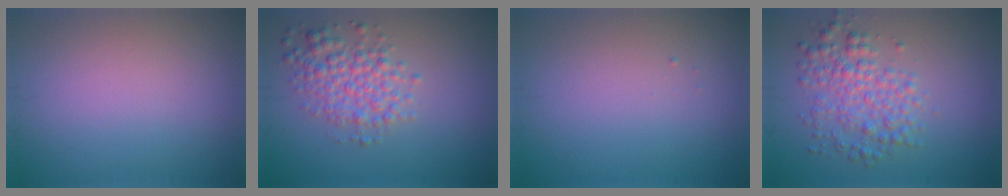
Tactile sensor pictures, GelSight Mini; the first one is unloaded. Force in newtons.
{"total": 3.8, "press": 3.8, "slide": 0.1}
{"total": 0.0}
{"total": 4.0, "press": 4.0, "slide": 0.0}